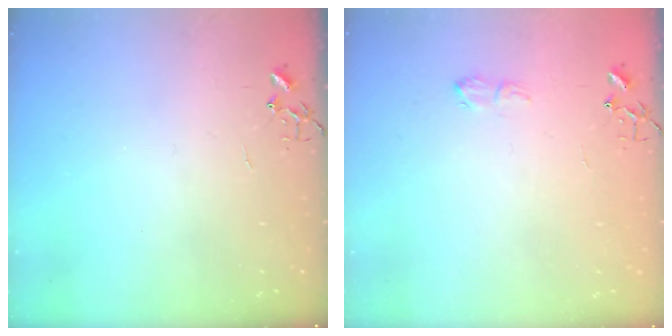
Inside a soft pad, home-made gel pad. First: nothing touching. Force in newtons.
{"total": 6.1, "press": 6.0, "slide": 0.8}